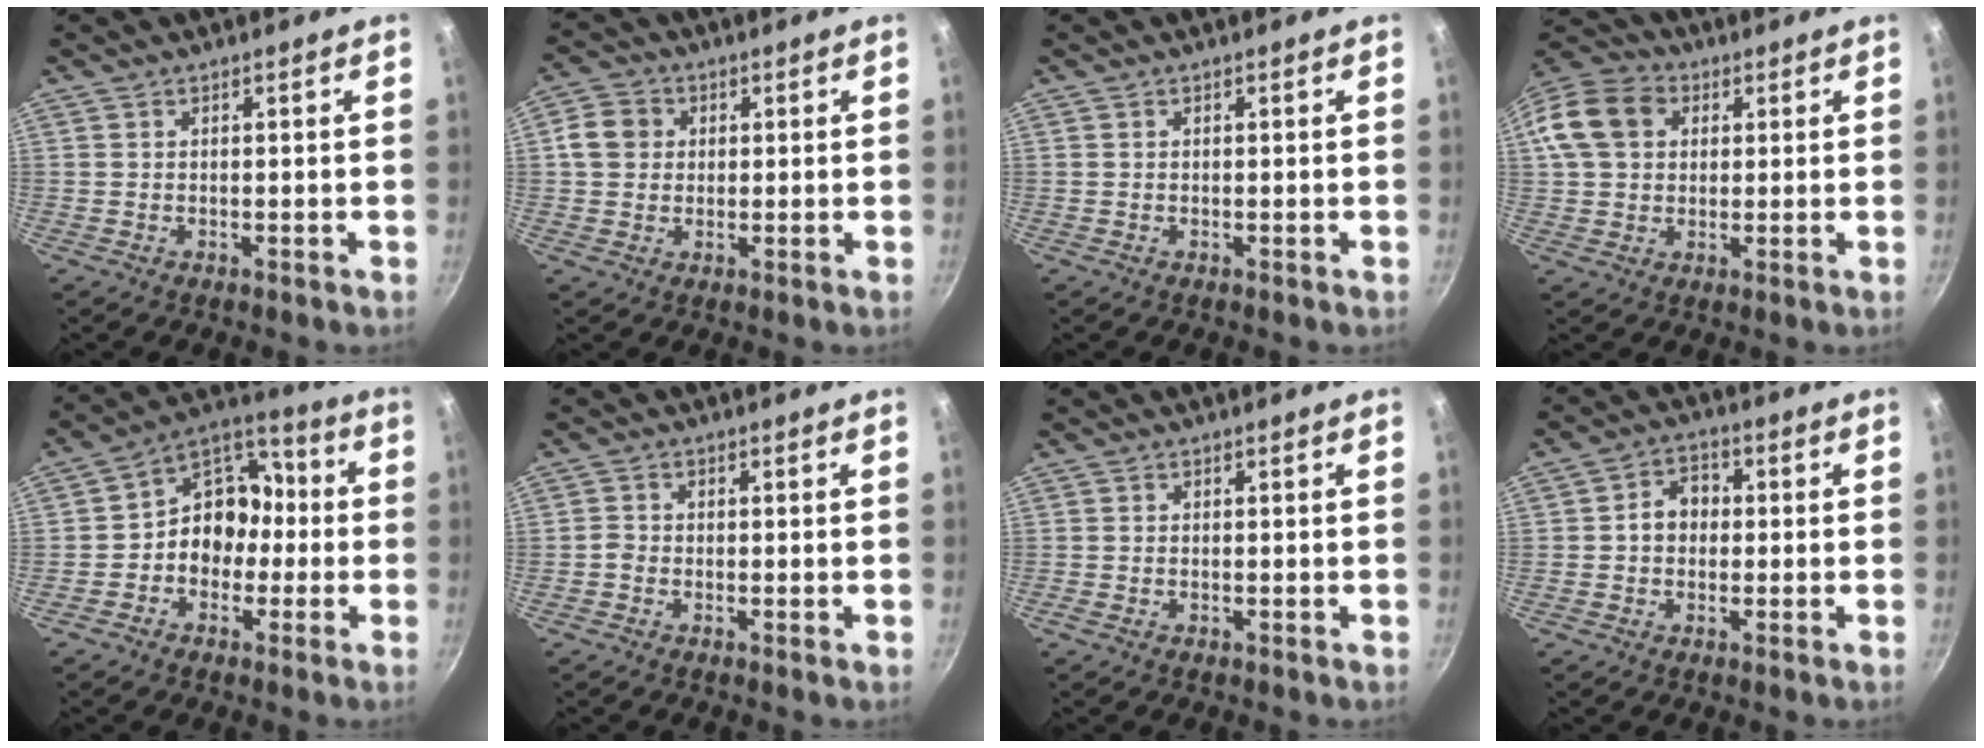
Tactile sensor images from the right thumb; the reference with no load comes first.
{"total": 5.9, "force": [0.9, 5.2, 2.5], "torque": [-0.025, 0.007, 0.005]}
{"total": 0.0}
{"total": 12.5, "force": [2.9, 9.9, 7.0], "torque": [-0.116, 0.024, 0.036]}
{"total": 11.8, "force": [-1.7, 9.7, 6.4], "torque": [-0.040, 0.052, -0.046]}
{"total": 1.6, "force": [-0.9, 1.1, 0.8], "torque": [-0.018, 0.009, -0.026]}
{"total": 0.6, "force": [-0.3, 0.2, 0.4], "torque": [-0.011, 0.003, -0.009]}
{"total": 5.5, "force": [-0.1, 4.6, 3.1], "torque": [-0.020, 0.016, -0.009]}